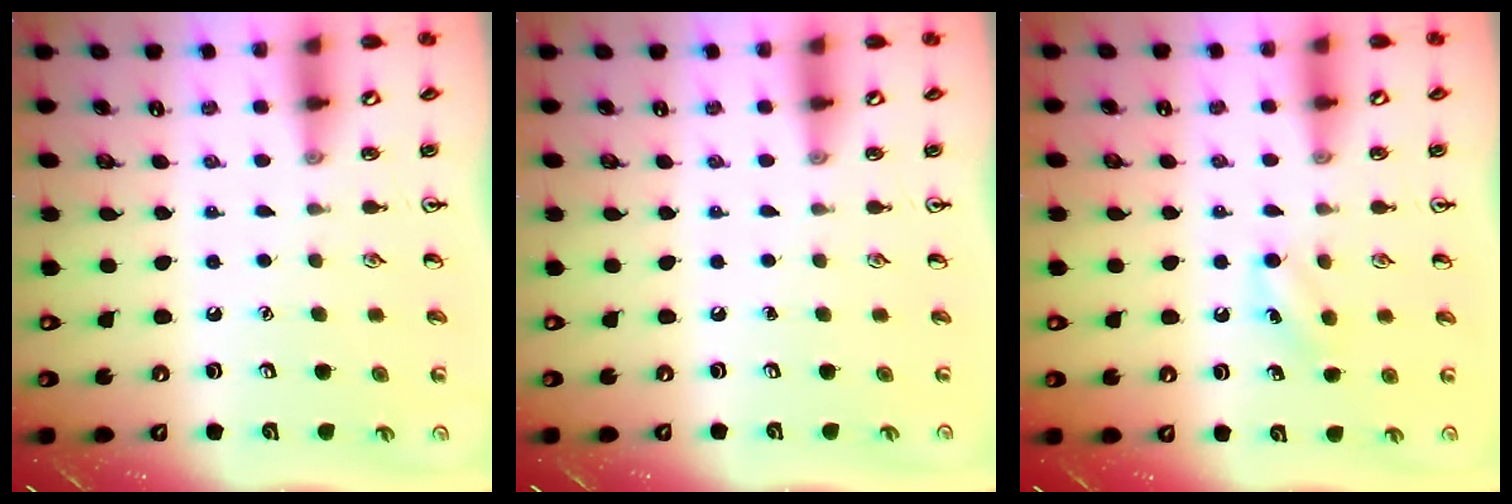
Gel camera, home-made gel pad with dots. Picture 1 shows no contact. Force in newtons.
{"total": 0.0}
{"total": 5.7, "press": 5.4, "slide": 1.8}